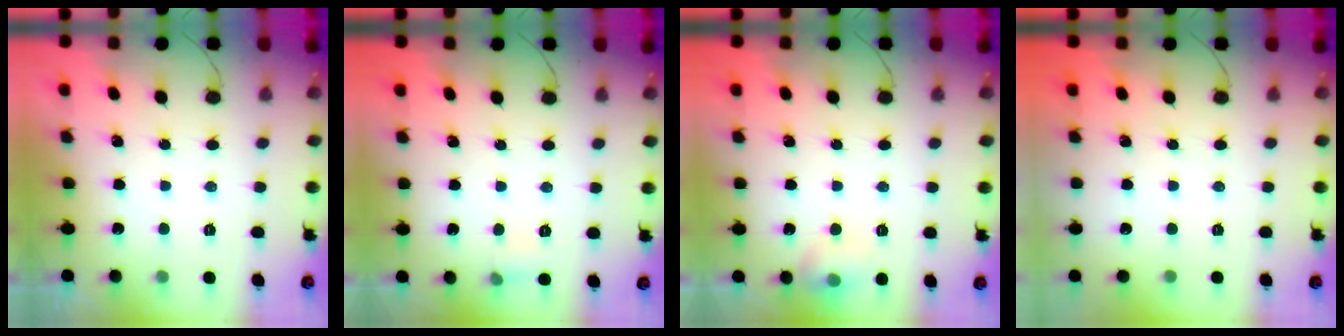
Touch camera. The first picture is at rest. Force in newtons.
{"total": 4.6, "press": 4.4, "slide": 1.4}
{"total": 7.8, "press": 7.6, "slide": 1.6}
{"total": 0.0}